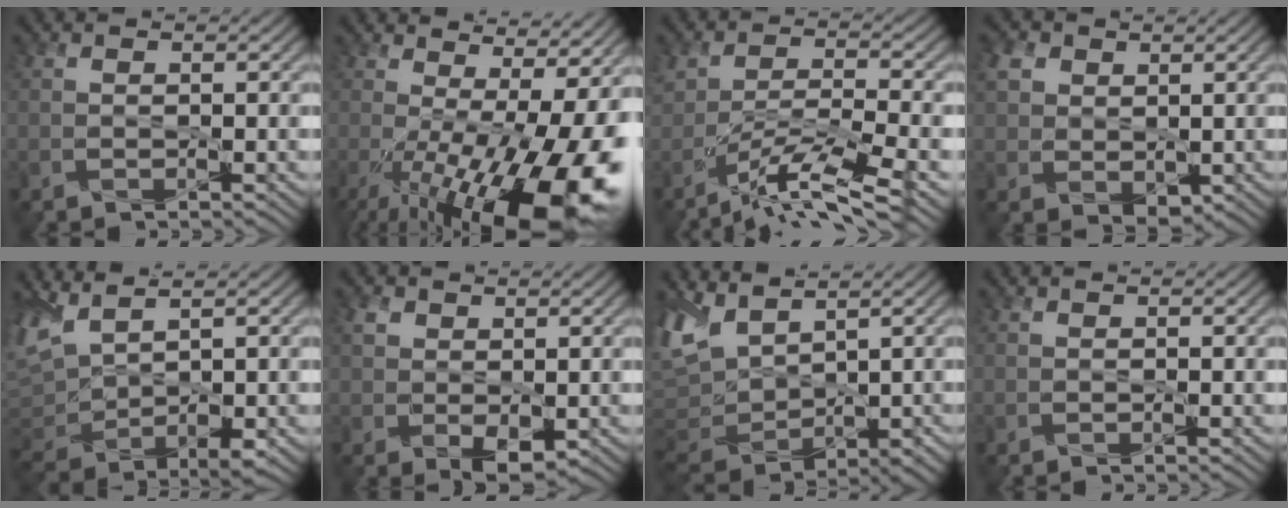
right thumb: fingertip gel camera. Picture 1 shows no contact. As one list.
[{"total": 18.6, "force": [-3.3, 7.4, 16.8], "torque": [-0.229, -0.028, -0.032]}, {"total": 8.0, "force": [-5.6, 1.7, 5.4], "torque": [-0.101, 0.004, -0.104]}, {"total": 5.5, "force": [1.6, 4.4, 2.8], "torque": [-0.084, 0.002, 0.032]}, {"total": 7.7, "force": [2.6, 3.8, 6.2], "torque": [-0.170, -0.007, 0.056]}, {"total": 3.7, "force": [0.5, 2.7, 2.5], "torque": [-0.057, -0.008, 0.013]}, {"total": 9.7, "force": [4.7, 5.2, 6.7], "torque": [-0.199, 0.000, 0.093]}, {"total": 0.0}]